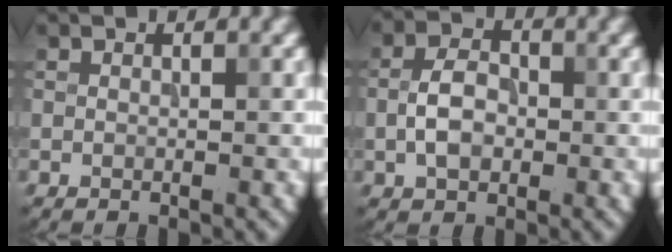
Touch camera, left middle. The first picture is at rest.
{"total": 3.6, "force": [-0.6, 2.4, 2.7], "torque": [-0.053, 0.005, -0.015]}